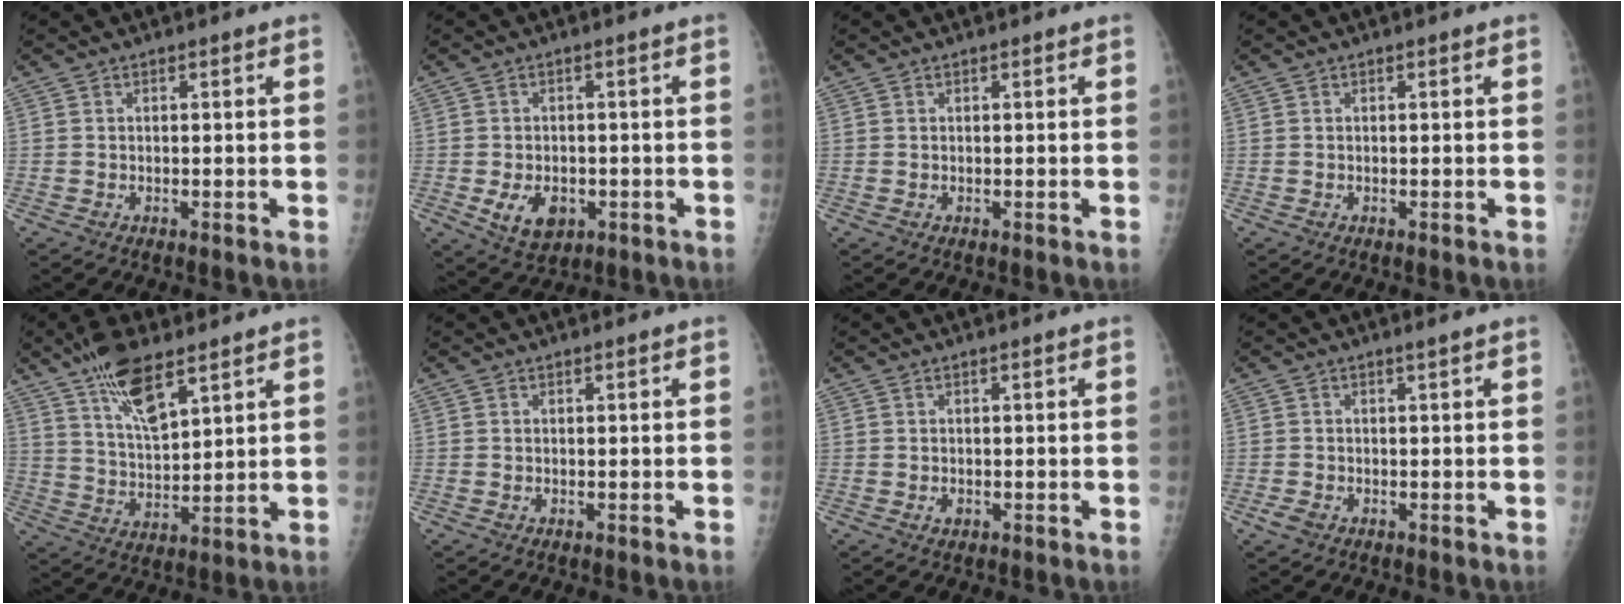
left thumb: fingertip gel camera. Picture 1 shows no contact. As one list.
[{"total": 6.4, "force": [-1.9, 4.5, 4.2], "torque": [-0.057, 0.002, -0.019]}, {"total": 0.0}, {"total": 0.0}, {"total": 11.4, "force": [7.3, 4.0, 7.8], "torque": [-0.127, -0.034, 0.139]}, {"total": 0.0}, {"total": 1.0, "force": [0.0, 0.7, 0.7], "torque": [-0.004, -0.001, 0.001]}, {"total": 1.8, "force": [-0.3, 1.0, 1.5], "torque": [-0.032, 0.011, -0.003]}]